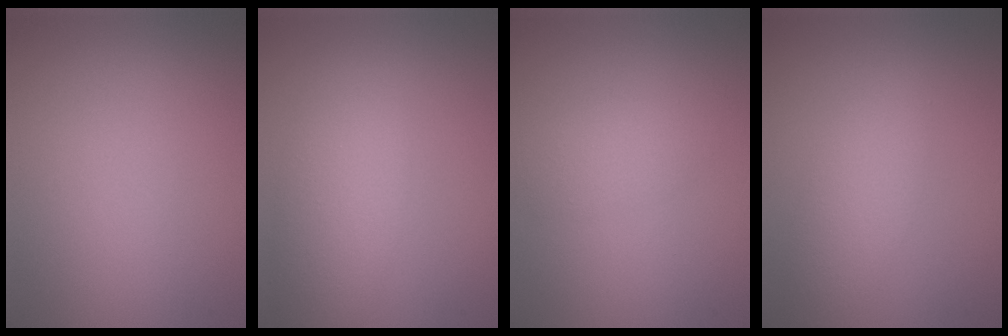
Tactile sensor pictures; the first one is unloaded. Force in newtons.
{"total": 4.6, "press": 4.6, "slide": 0.2}
{"total": 1.9, "press": 1.9, "slide": 0.1}
{"total": 3.0, "press": 3.0, "slide": 0.2}